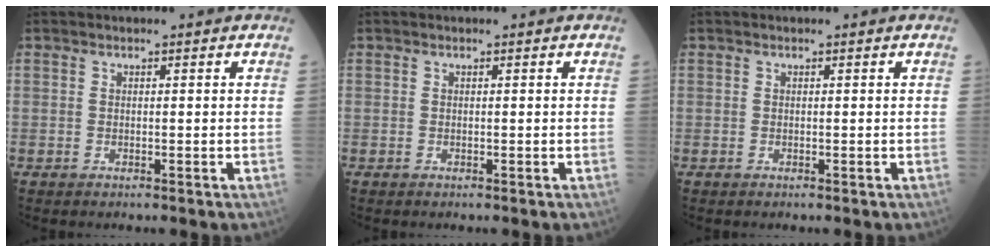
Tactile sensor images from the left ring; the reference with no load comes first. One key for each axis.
{"total": 0.0}
{"total": 0.0}